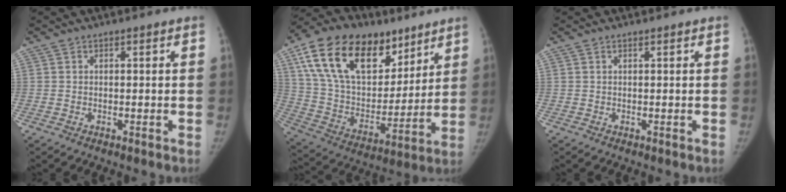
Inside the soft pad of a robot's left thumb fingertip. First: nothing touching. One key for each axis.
{"total": 27.6, "fx": 14.9, "fy": 16.1, "fz": 16.7, "tx": -0.274, "ty": -0.016, "tz": 0.266}
{"total": 0.0}